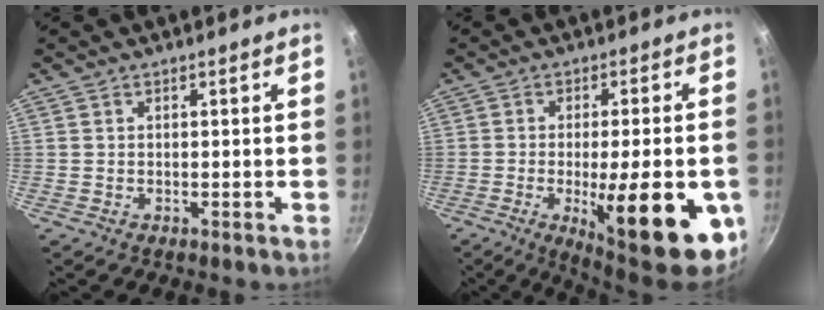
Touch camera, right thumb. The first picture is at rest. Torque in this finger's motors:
{"motor_torque": [0.22, 1.01, 1.93, -0.67, 0.16]}